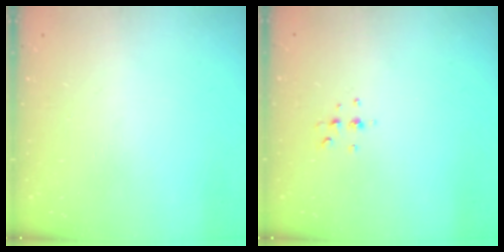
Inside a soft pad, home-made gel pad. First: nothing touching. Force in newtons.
{"total": 4.4, "press": 4.3, "slide": 0.6}